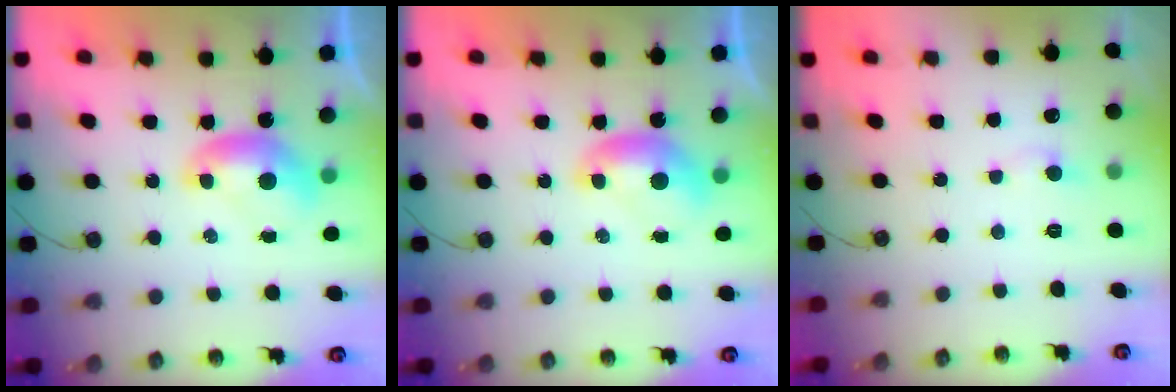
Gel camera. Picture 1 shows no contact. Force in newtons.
{"total": 0.0}
{"total": 1.3, "press": 1.2, "slide": 0.7}